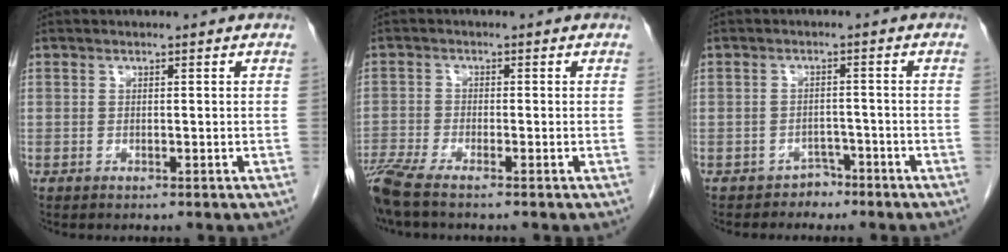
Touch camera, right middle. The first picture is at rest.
{"total": 5.5, "force": [-4.6, 0.0, 3.1], "torque": [-0.064, -0.011, -0.088]}
{"total": 2.4, "force": [-1.8, 1.5, -0.1], "torque": [0.000, 0.008, -0.026]}